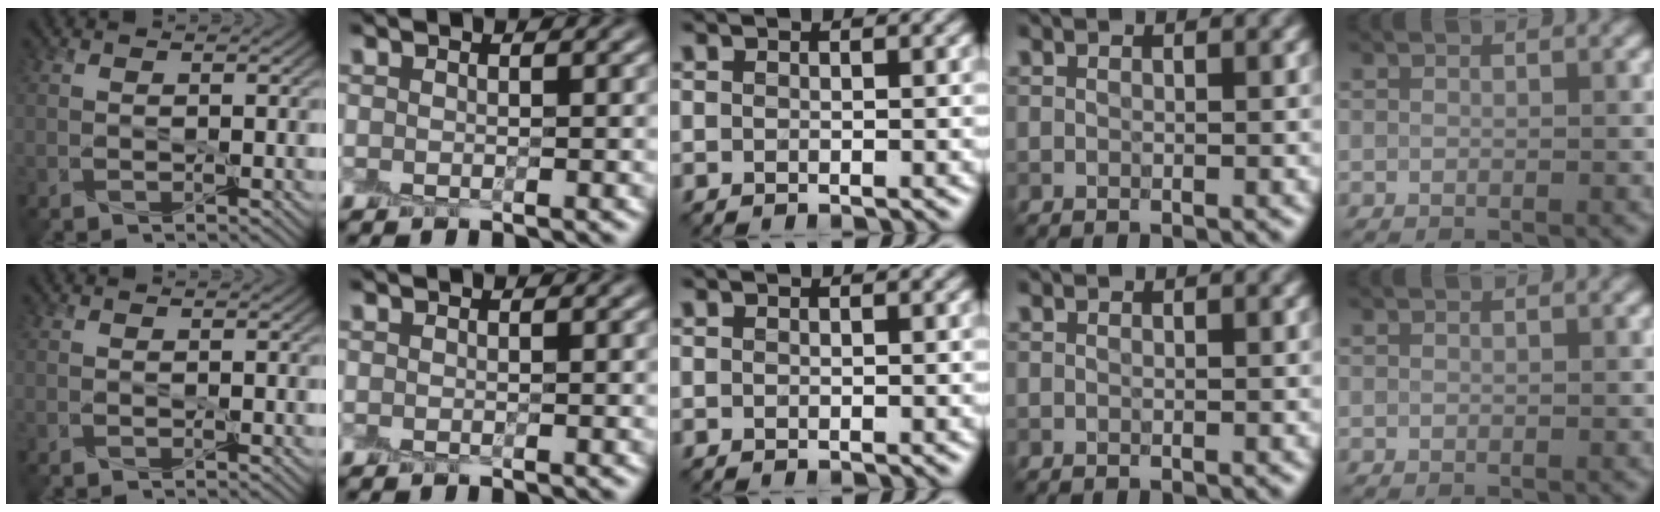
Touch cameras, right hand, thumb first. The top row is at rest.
{}